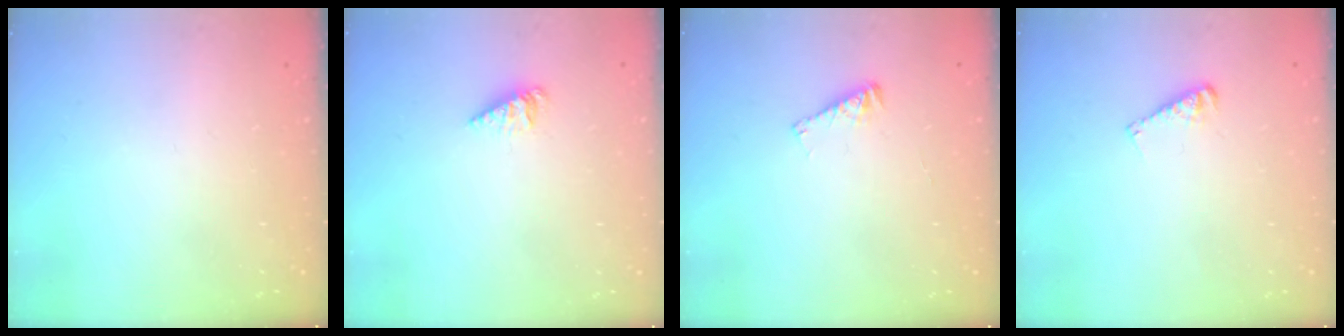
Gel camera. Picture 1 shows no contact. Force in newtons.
{"total": 2.0, "press": 2.0, "slide": 0.3}
{"total": 3.6, "press": 3.6, "slide": 0.3}
{"total": 4.4, "press": 4.4, "slide": 0.4}